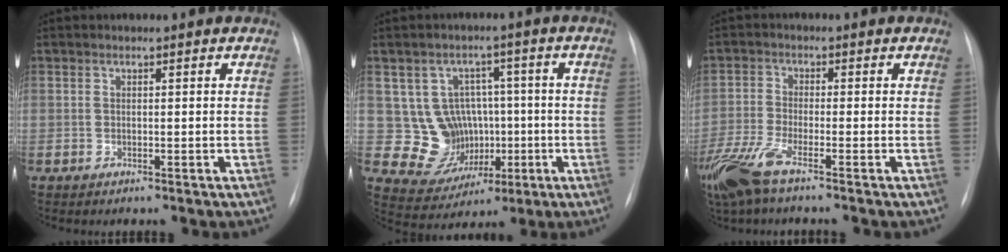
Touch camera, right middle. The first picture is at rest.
{"total": 9.4, "force": [0.0, 9.1, 2.6], "torque": [-0.035, 0.037, 0.022]}
{"total": 8.2, "force": [-5.5, 1.4, 6.0], "torque": [-0.136, -0.016, -0.112]}